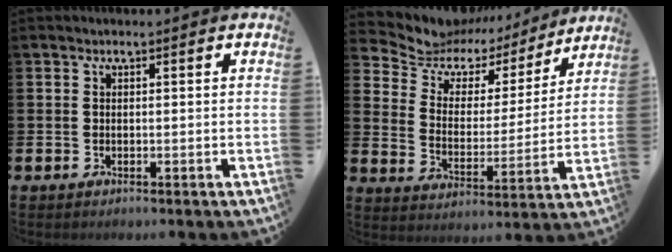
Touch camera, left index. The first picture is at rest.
{"total": 7.8, "force": [6.4, 4.3, 1.2], "torque": [-0.059, -0.051, 0.111]}